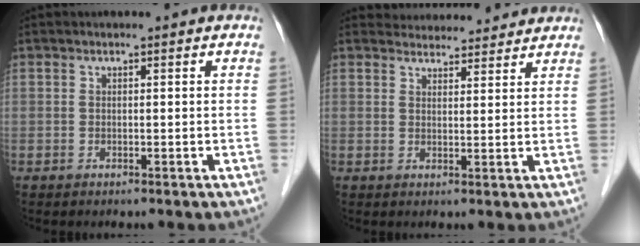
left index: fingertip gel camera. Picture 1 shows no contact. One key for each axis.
{"total": 7.7, "fx": 7.5, "fy": 1.8, "fz": 0.7, "tx": -0.001, "ty": 0.019, "tz": 0.089}